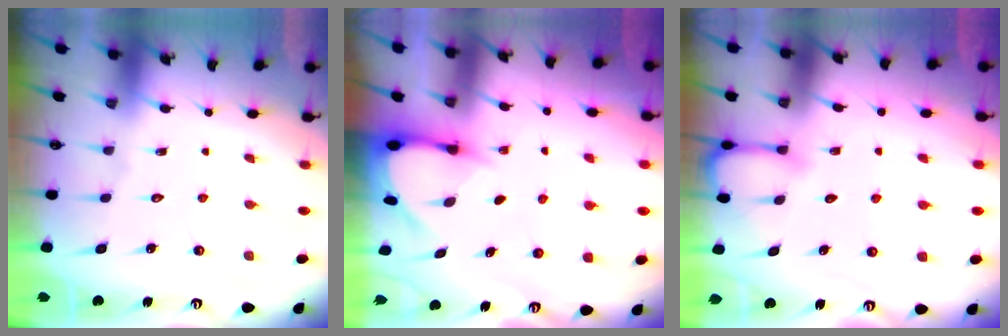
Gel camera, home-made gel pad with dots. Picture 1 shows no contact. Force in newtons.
{"total": 3.6, "press": 3.6, "slide": 0.2}
{"total": 4.7, "press": 4.7, "slide": 0.4}